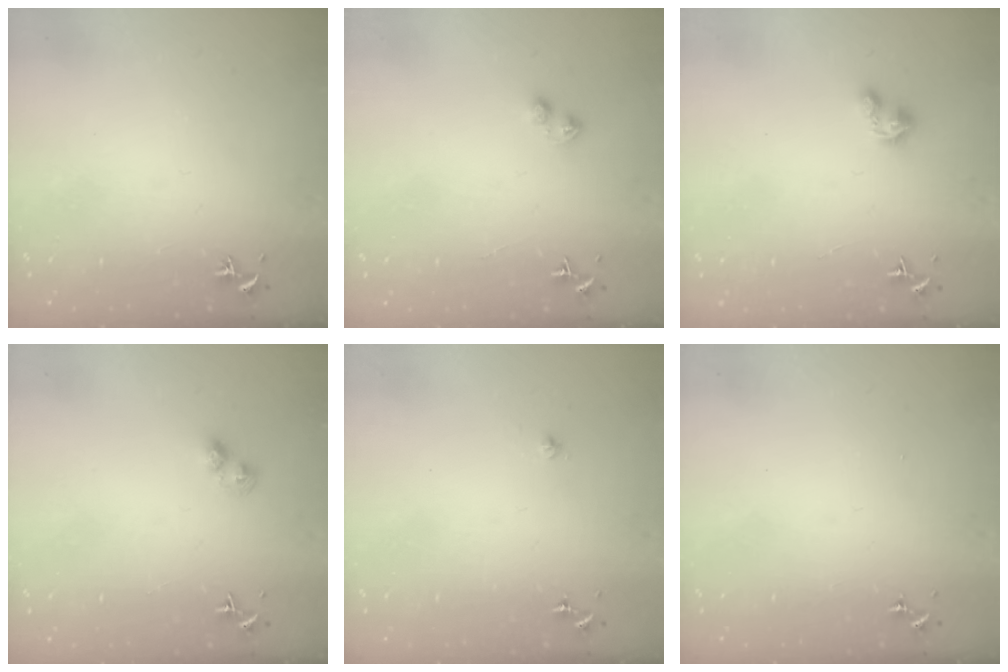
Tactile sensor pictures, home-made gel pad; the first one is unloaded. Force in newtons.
{"total": 3.2, "press": 3.1, "slide": 0.5}
{"total": 3.4, "press": 3.3, "slide": 0.7}
{"total": 3.9, "press": 3.9, "slide": 0.4}
{"total": 2.1, "press": 2.1, "slide": 0.3}
{"total": 0.0}